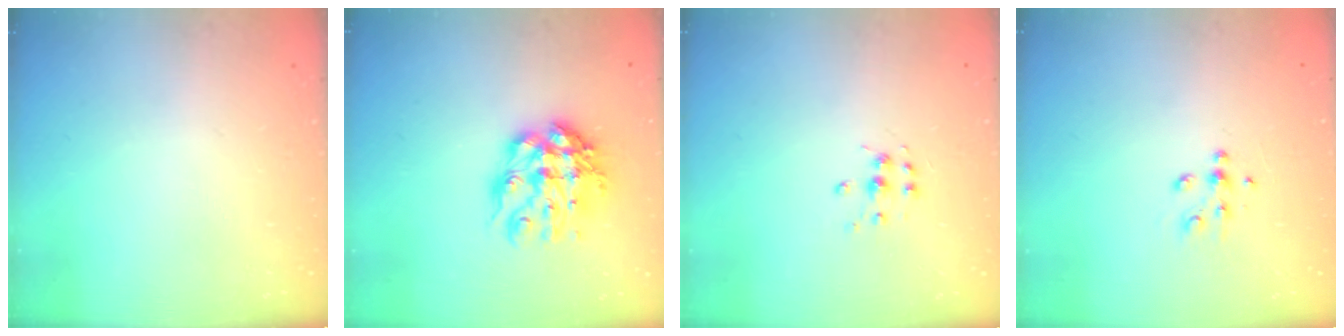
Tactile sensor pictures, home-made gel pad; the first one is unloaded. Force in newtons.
{"total": 13.2, "press": 13.1, "slide": 1.1}
{"total": 4.8, "press": 4.7, "slide": 0.4}
{"total": 6.1, "press": 6.0, "slide": 1.3}